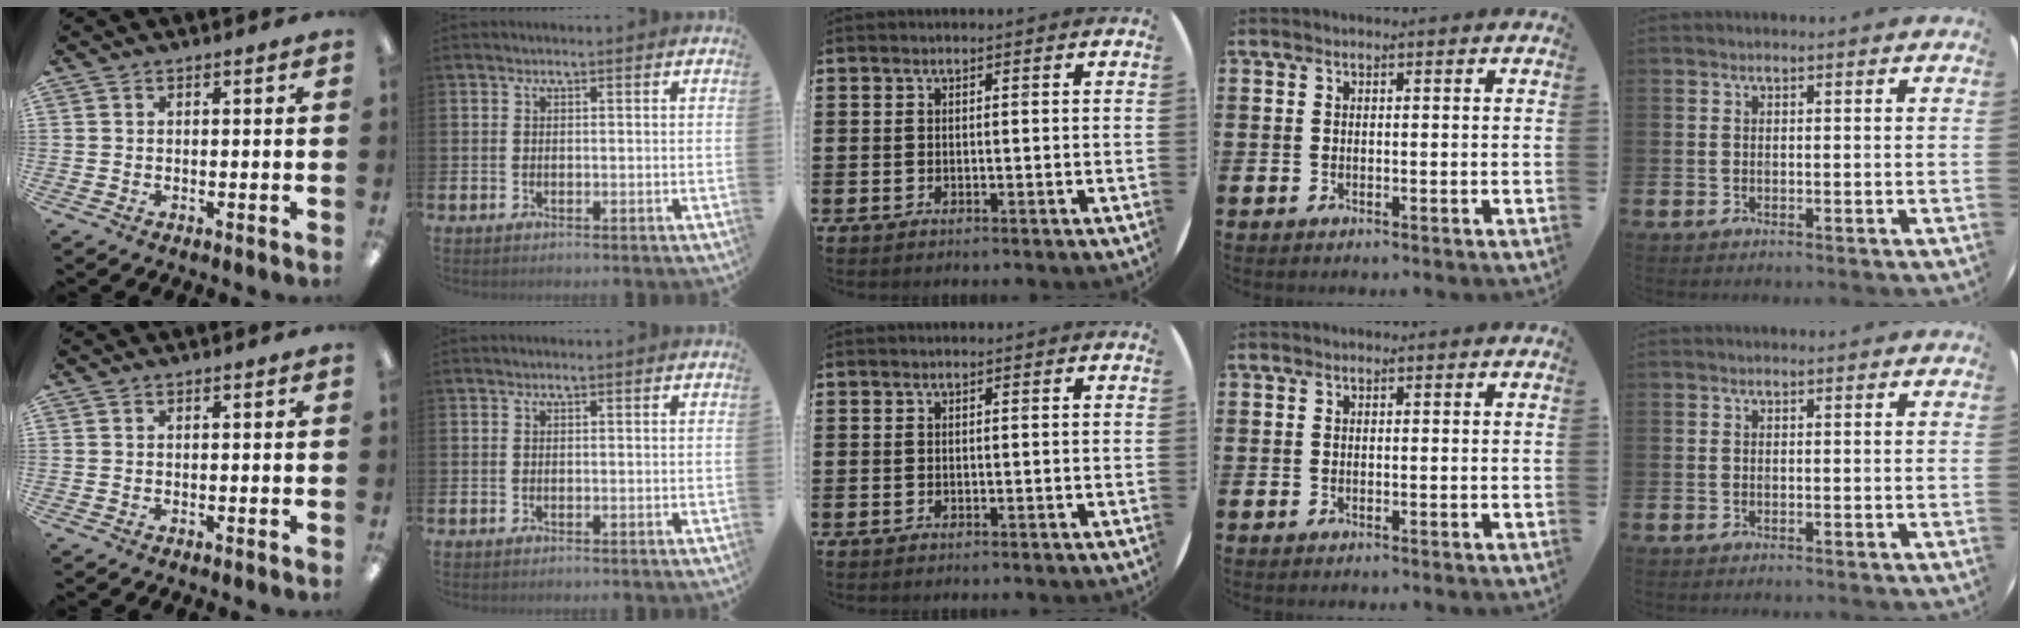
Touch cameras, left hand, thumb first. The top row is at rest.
{}